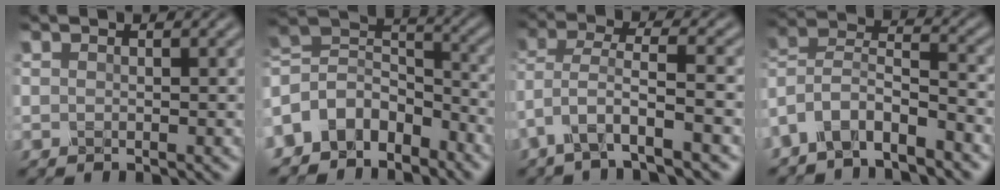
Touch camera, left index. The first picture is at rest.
{"total": 7.6, "force": [-4.9, 4.9, 3.2], "torque": [-0.048, 0.006, -0.105]}
{"total": 5.3, "force": [-2.9, 1.2, 4.2], "torque": [-0.084, 0.000, -0.060]}
{"total": 6.4, "force": [-5.1, 2.2, 3.2], "torque": [-0.055, 0.002, -0.099]}